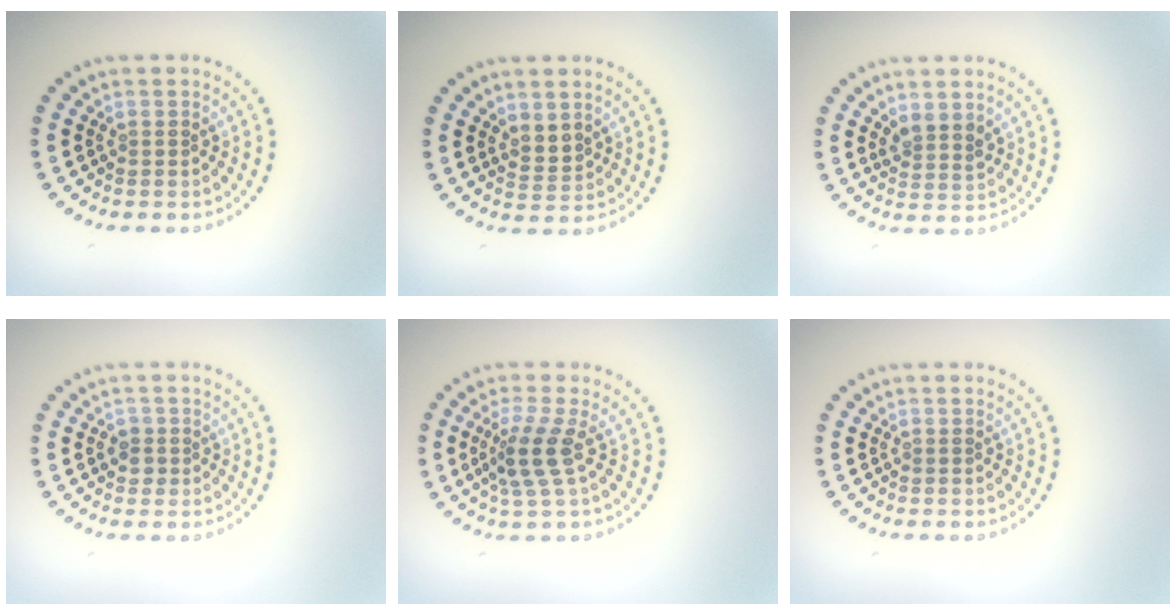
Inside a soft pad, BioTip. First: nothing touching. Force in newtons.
{"total": 1.7, "press": 1.4, "slide": 1.0}
{"total": 1.9, "press": 1.6, "slide": 1.1}
{"total": 1.3, "press": 1.2, "slide": 0.6}
{"total": 3.2, "press": 2.5, "slide": 2.0}
{"total": 0.0}